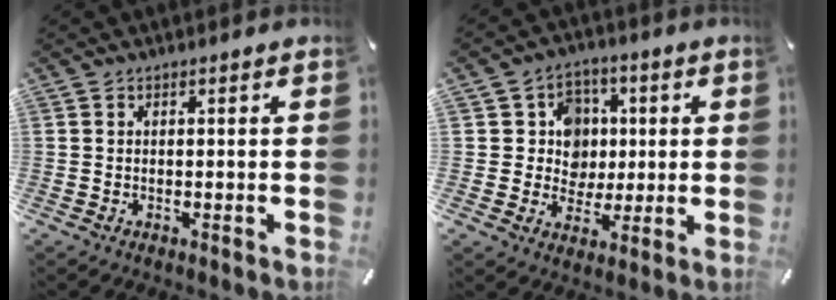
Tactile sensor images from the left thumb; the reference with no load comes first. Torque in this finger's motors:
{"motor_torque": [0.82, 1.07, 0.37, -0.39, 0.05]}